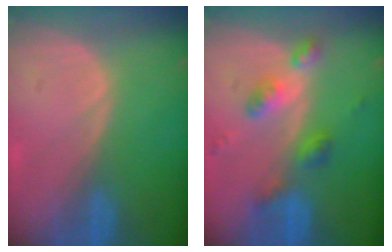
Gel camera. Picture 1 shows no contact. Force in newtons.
{"total": 6.3, "press": 5.5, "slide": 3.0}